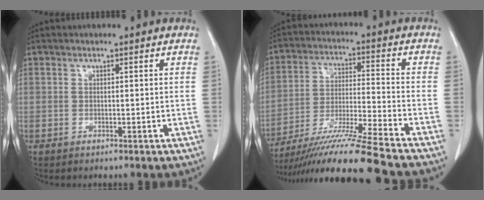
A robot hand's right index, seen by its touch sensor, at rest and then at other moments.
{"total": 16.5, "force": [-13.9, -1.9, 8.6], "torque": [-0.164, -0.031, -0.242]}